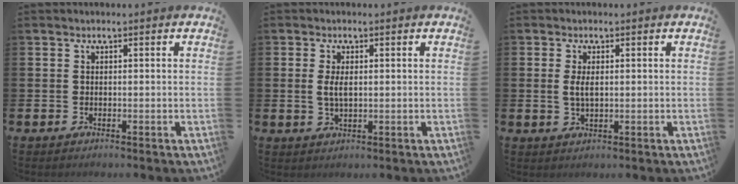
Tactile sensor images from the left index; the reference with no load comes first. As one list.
[{"total": 2.8, "force": [0.4, 1.2, 2.5], "torque": [-0.047, 0.005, 0.003]}, {"total": 2.5, "force": [0.4, 1.1, 2.3], "torque": [-0.036, 0.001, 0.003]}]